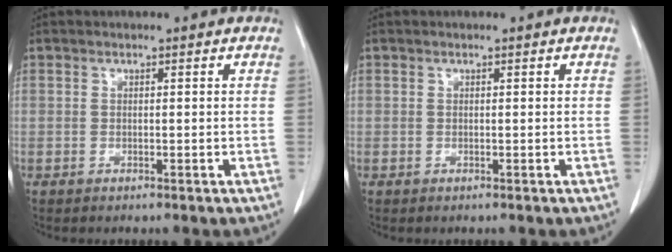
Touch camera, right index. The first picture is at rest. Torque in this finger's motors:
{"motor_torque": [-0.33, -0.25, -0.17, -0.08]}